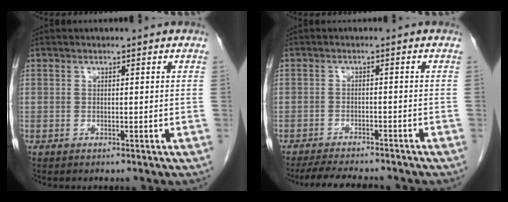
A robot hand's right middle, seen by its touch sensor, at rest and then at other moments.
{"total": 8.5, "force": [-7.7, 1.4, 3.3], "torque": [-0.052, -0.011, -0.113]}